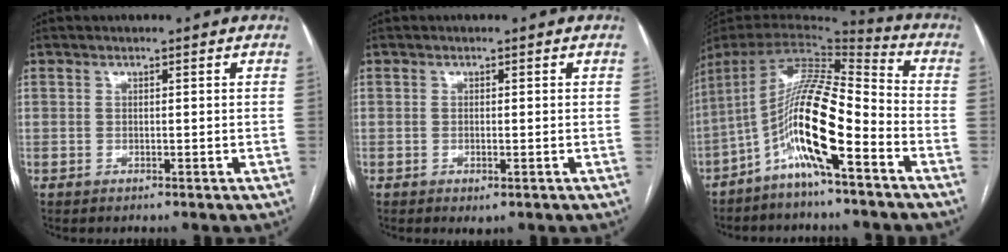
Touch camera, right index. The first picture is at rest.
{"total": 1.3, "force": [-0.5, 0.5, 1.1], "torque": [-0.018, -0.004, -0.003]}
{"total": 14.9, "force": [-6.2, 1.6, 13.4], "torque": [-0.250, 0.017, -0.114]}